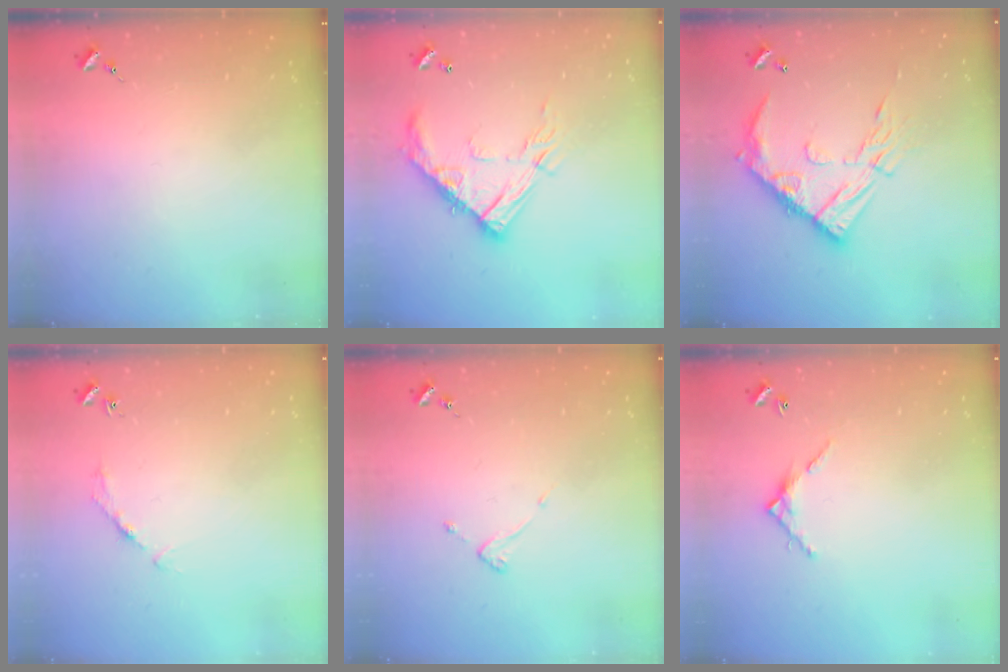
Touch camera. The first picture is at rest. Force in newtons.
{"total": 17.2, "press": 17.2, "slide": 1.2}
{"total": 17.2, "press": 17.2, "slide": 1.3}
{"total": 2.7, "press": 2.7, "slide": 0.4}
{"total": 3.6, "press": 3.6, "slide": 0.4}
{"total": 6.3, "press": 6.3, "slide": 0.5}